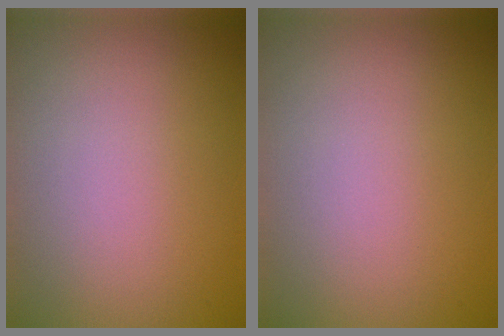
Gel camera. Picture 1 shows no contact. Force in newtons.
{"total": 0.0}